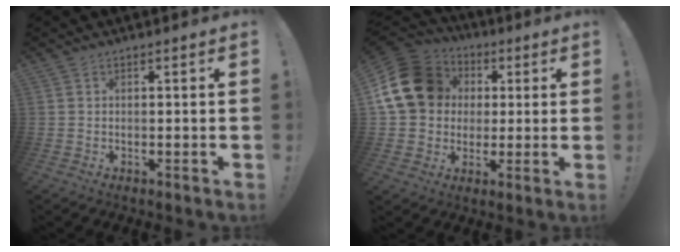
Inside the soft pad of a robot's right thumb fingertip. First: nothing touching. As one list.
[{"total": 19.8, "force": [4.4, 16.2, 10.5], "torque": [-0.186, -0.002, 0.096]}]